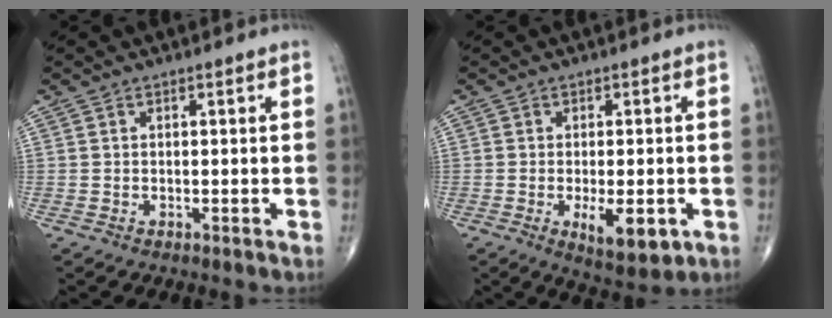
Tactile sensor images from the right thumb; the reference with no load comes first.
{"total": 7.8, "force": [-2.3, 3.2, 6.7], "torque": [-0.095, -0.012, -0.027]}